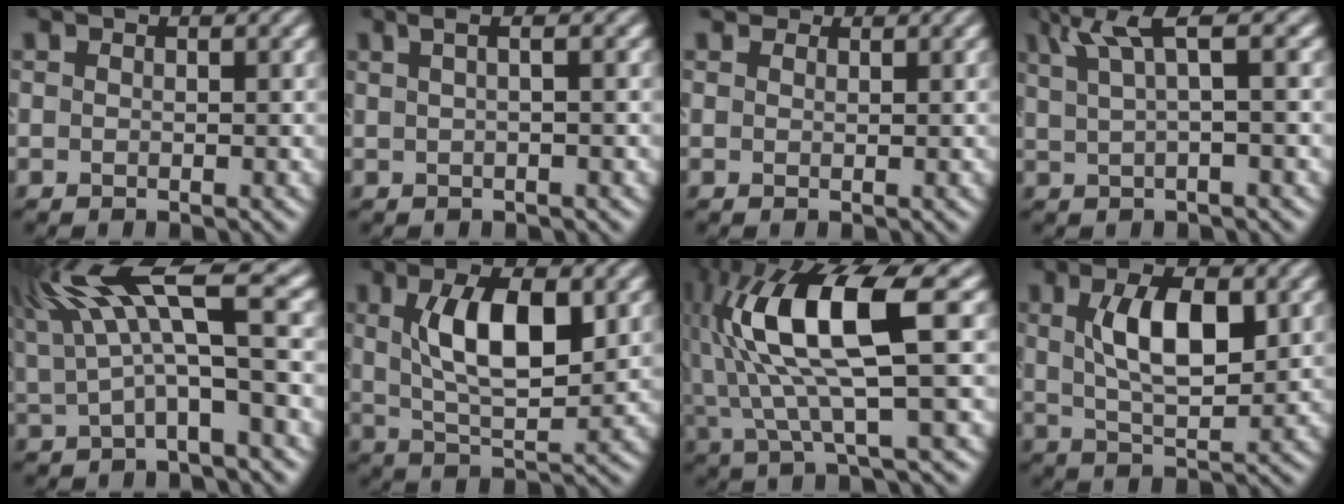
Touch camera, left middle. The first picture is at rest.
{"total": 2.2, "force": [0.8, 0.6, 1.9], "torque": [-0.026, 0.004, 0.002]}
{"total": 0.9, "force": [0.8, 0.5, -0.1], "torque": [0.004, -0.001, 0.007]}
{"total": 3.8, "force": [2.2, 0.5, 3.1], "torque": [-0.056, 0.014, 0.042]}
{"total": 8.5, "force": [3.4, 1.7, 7.6], "torque": [-0.140, 0.018, 0.056]}
{"total": 7.4, "force": [2.1, 2.8, 6.5], "torque": [-0.120, 0.007, 0.039]}
{"total": 10.4, "force": [2.3, 2.5, 9.8], "torque": [-0.203, 0.006, 0.048]}
{"total": 6.4, "force": [1.9, 2.5, 5.6], "torque": [-0.108, 0.007, 0.035]}